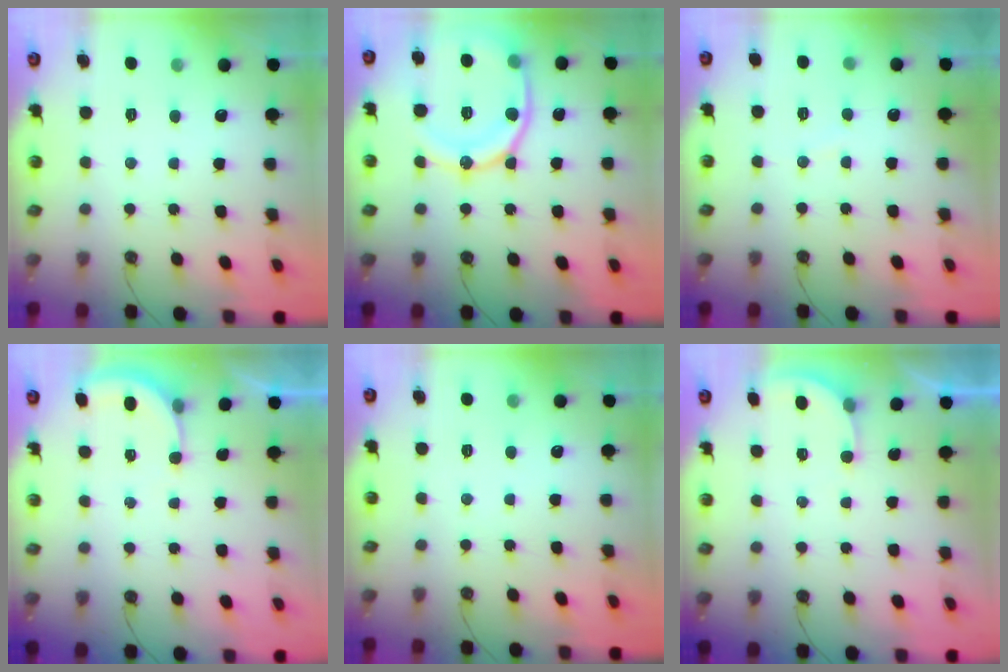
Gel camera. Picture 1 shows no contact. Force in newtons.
{"total": 18.0, "press": 17.9, "slide": 2.1}
{"total": 2.6, "press": 2.6, "slide": 0.3}
{"total": 2.9, "press": 2.9, "slide": 0.2}
{"total": 0.0}
{"total": 2.6, "press": 2.6, "slide": 0.0}